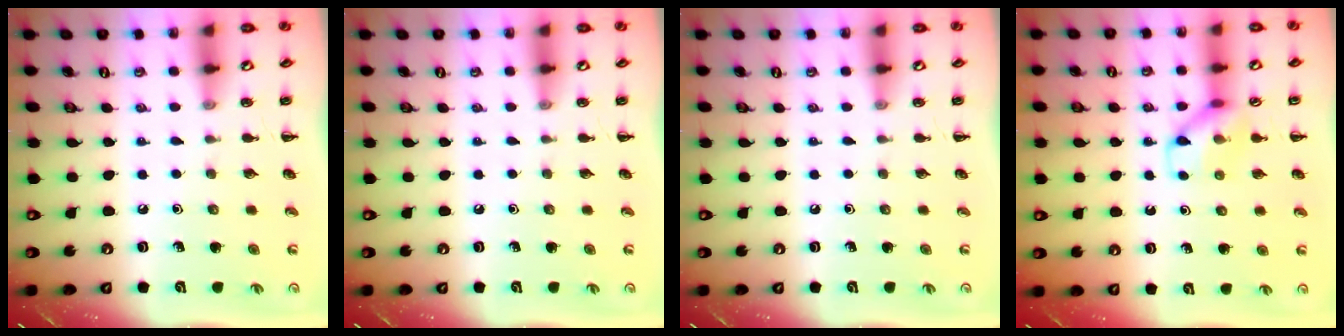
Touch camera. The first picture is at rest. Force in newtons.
{"total": 0.0}
{"total": 0.0}
{"total": 10.0, "press": 9.9, "slide": 0.7}